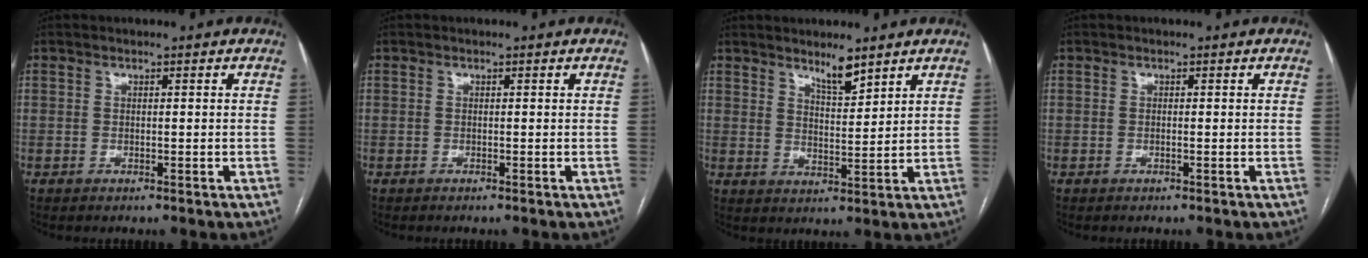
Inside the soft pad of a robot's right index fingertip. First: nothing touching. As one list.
[{"total": 0.0}, {"total": 4.4, "force": [3.6, 0.7, 2.4], "torque": [-0.043, -0.009, 0.065]}, {"total": 0.0}]